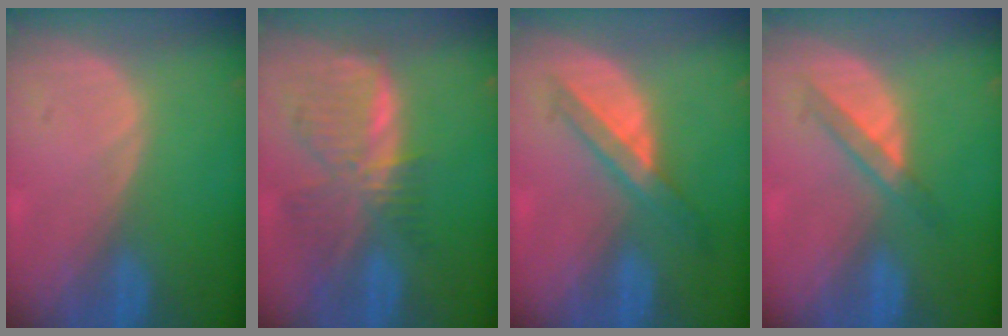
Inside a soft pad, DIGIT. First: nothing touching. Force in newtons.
{"total": 8.5, "press": 7.4, "slide": 4.2}
{"total": 5.7, "press": 5.2, "slide": 2.4}
{"total": 3.6, "press": 3.4, "slide": 1.1}